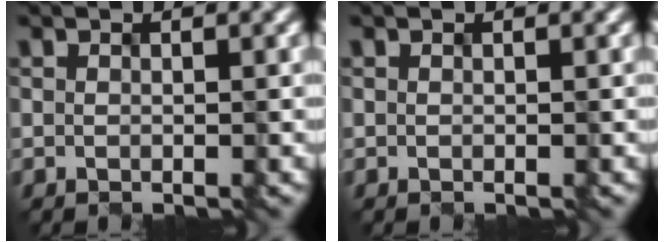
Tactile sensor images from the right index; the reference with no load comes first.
{"total": 0.0}